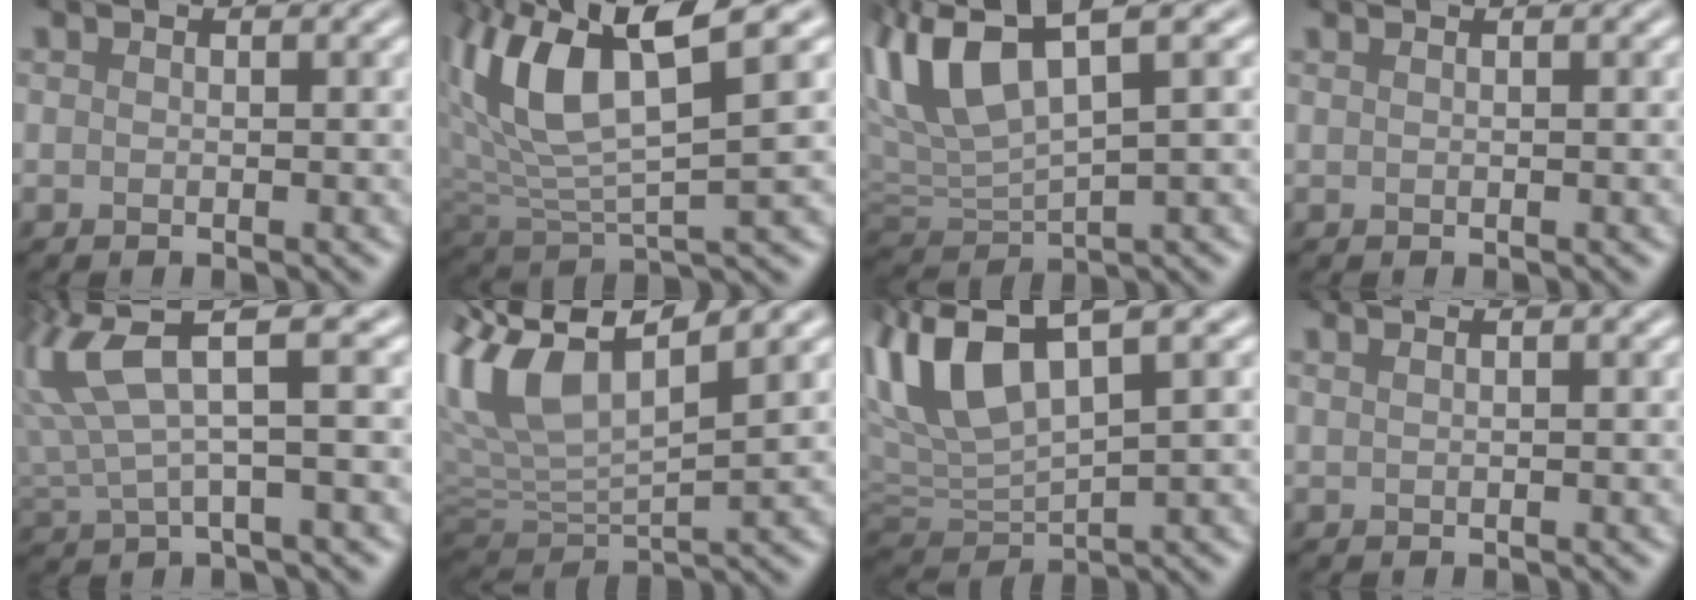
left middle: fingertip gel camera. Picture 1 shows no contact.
{"total": 8.0, "force": [2.9, 2.3, 7.1], "torque": [-0.165, -0.001, 0.080]}
{"total": 5.8, "force": [1.9, 1.9, 5.2], "torque": [-0.129, 0.005, 0.060]}
{"total": 1.9, "force": [1.1, 1.0, 1.1], "torque": [-0.008, 0.020, 0.009]}
{"total": 5.6, "force": [2.3, 0.8, 5.1], "torque": [-0.145, 0.004, 0.070]}
{"total": 8.4, "force": [3.3, 3.0, 7.2], "torque": [-0.181, 0.011, 0.087]}
{"total": 6.4, "force": [1.8, 2.5, 5.6], "torque": [-0.141, 0.007, 0.055]}
{"total": 3.1, "force": [2.1, 1.5, 1.9], "torque": [-0.013, 0.036, 0.018]}